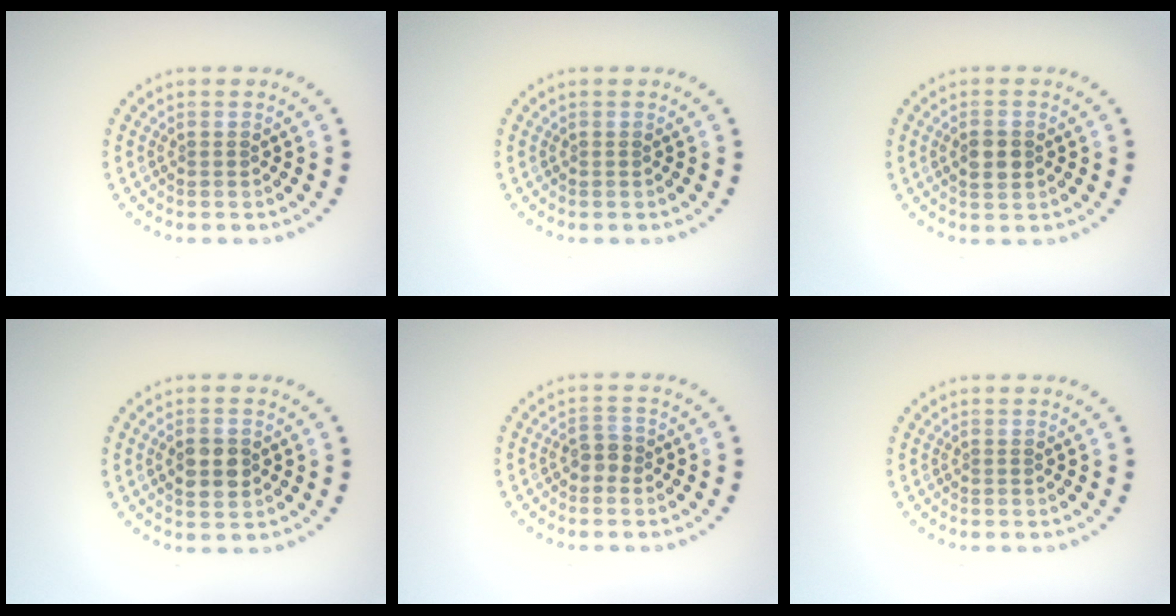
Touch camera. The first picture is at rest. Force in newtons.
{"total": 0.0}
{"total": 2.2, "press": 2.2, "slide": 0.1}
{"total": 2.6, "press": 2.6, "slide": 0.0}
{"total": 1.5, "press": 1.3, "slide": 0.6}
{"total": 0.0}